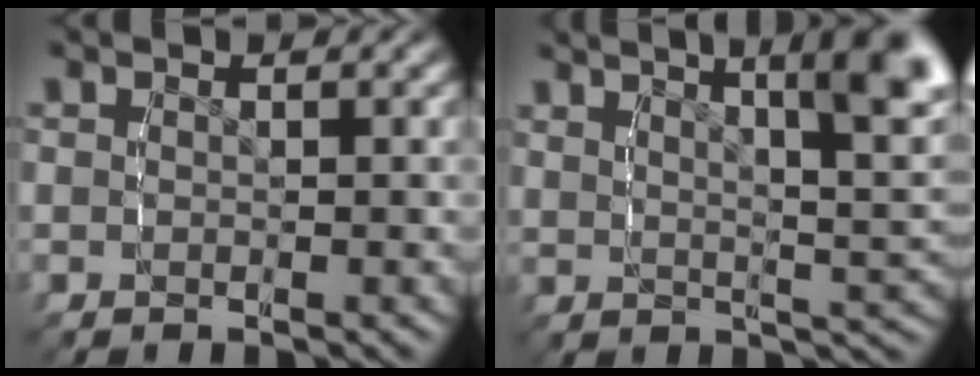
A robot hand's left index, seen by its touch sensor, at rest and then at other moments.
{"total": 12.0, "force": [6.2, 4.2, 9.3], "torque": [-0.103, 0.021, 0.092]}